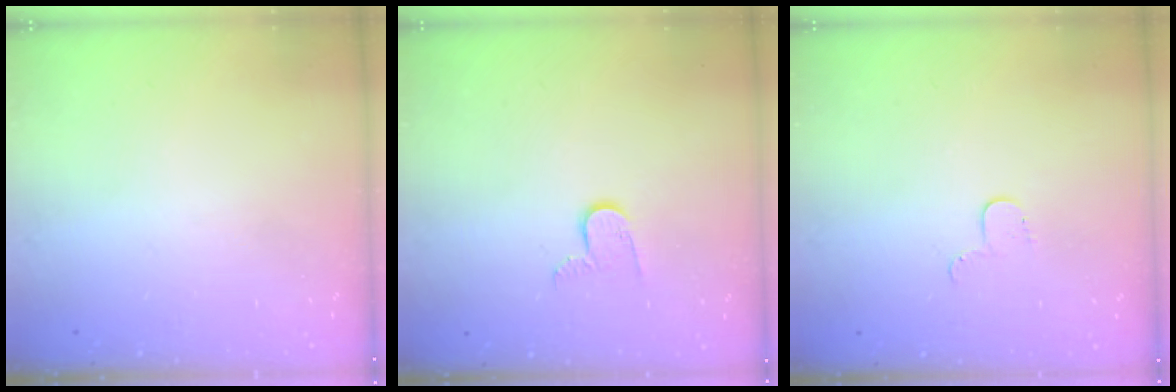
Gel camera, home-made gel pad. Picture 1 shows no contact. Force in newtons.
{"total": 6.1, "press": 6.1, "slide": 0.6}
{"total": 4.2, "press": 4.2, "slide": 0.4}